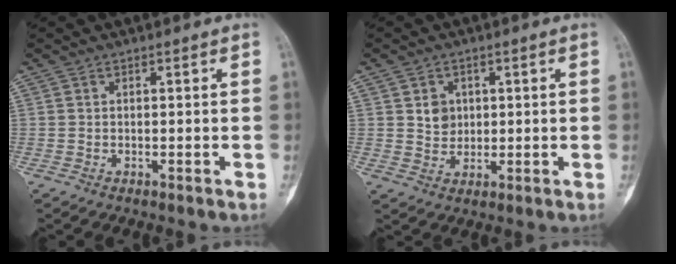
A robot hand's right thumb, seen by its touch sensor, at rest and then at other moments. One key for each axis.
{"total": 4.1, "fx": 1.1, "fy": 3.5, "fz": 1.8, "tx": -0.010, "ty": -0.005, "tz": 0.021}